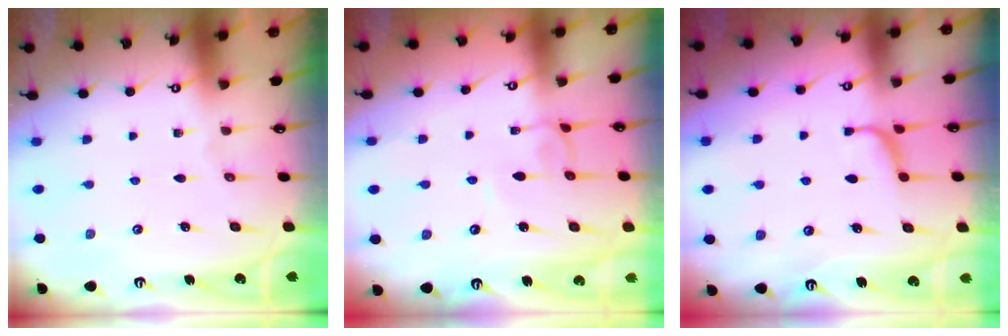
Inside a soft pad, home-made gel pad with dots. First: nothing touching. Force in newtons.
{"total": 3.8, "press": 3.8, "slide": 0.1}
{"total": 2.4, "press": 2.3, "slide": 0.3}